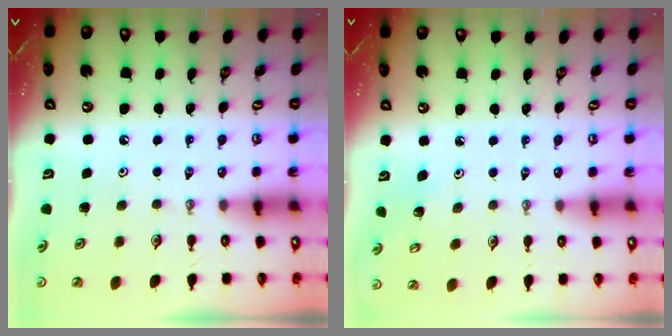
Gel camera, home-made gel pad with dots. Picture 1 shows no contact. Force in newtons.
{"total": 2.5, "press": 2.5, "slide": 0.2}